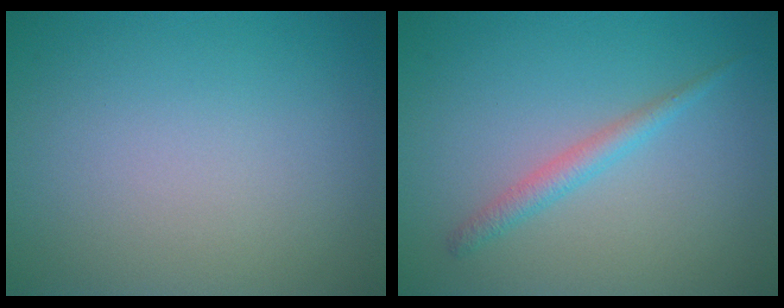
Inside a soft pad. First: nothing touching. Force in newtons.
{"total": 1.7, "press": 1.7, "slide": 0.1}